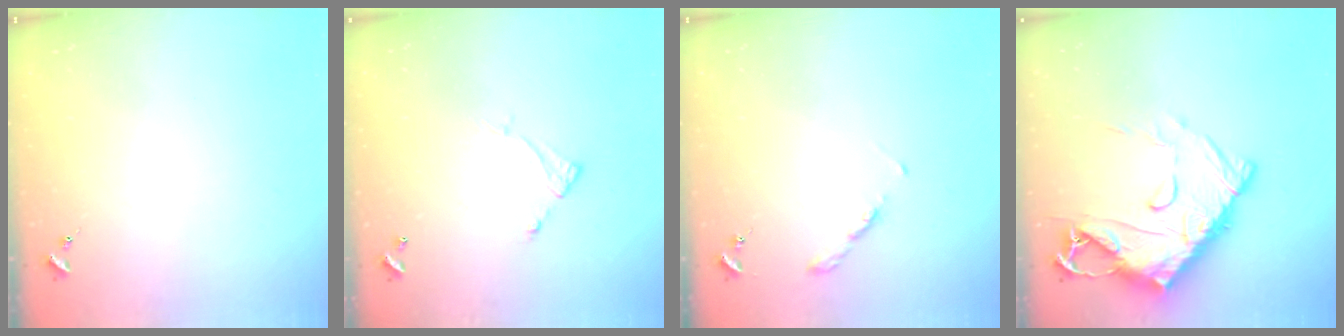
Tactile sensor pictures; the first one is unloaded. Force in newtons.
{"total": 5.0, "press": 5.0, "slide": 0.2}
{"total": 3.2, "press": 3.2, "slide": 0.4}
{"total": 19.3, "press": 19.2, "slide": 1.9}